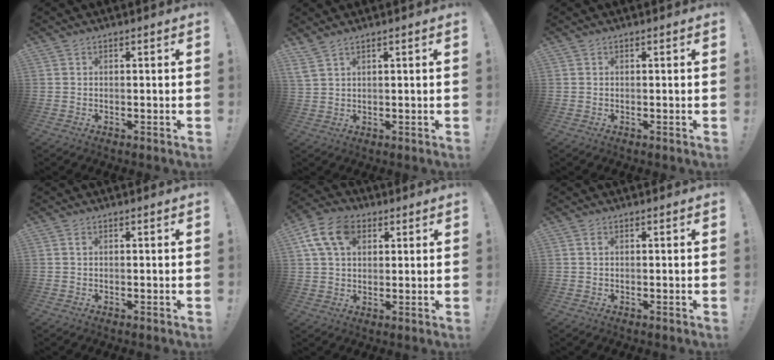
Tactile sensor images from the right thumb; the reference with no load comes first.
{"total": 3.6, "force": [2.8, 0.6, 2.1], "torque": [-0.044, -0.011, 0.054]}
{"total": 0.0}
{"total": 0.5, "force": [0.2, 0.3, 0.4], "torque": [-0.001, 0.001, 0.001]}
{"total": 12.1, "force": [4.8, 8.3, 7.4], "torque": [-0.132, -0.004, 0.093]}
{"total": 0.7, "force": [0.2, 0.4, 0.6], "torque": [-0.005, 0.001, 0.001]}